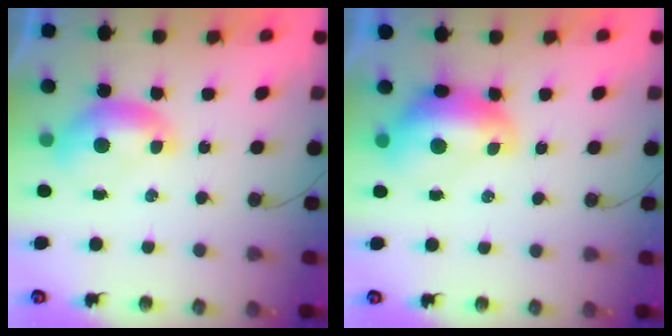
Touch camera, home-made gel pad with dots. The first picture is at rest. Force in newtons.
{"total": 2.8, "press": 2.7, "slide": 0.7}